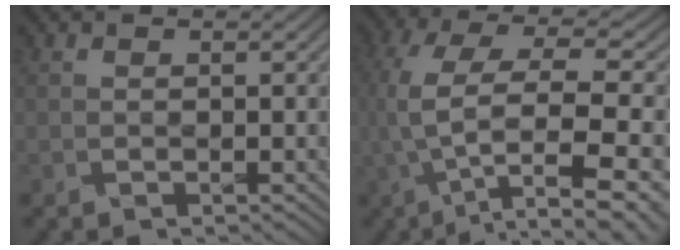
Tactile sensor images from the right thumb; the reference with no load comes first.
{"total": 12.7, "force": [-0.4, 4.9, 11.7], "torque": [-0.232, -0.007, 0.015]}